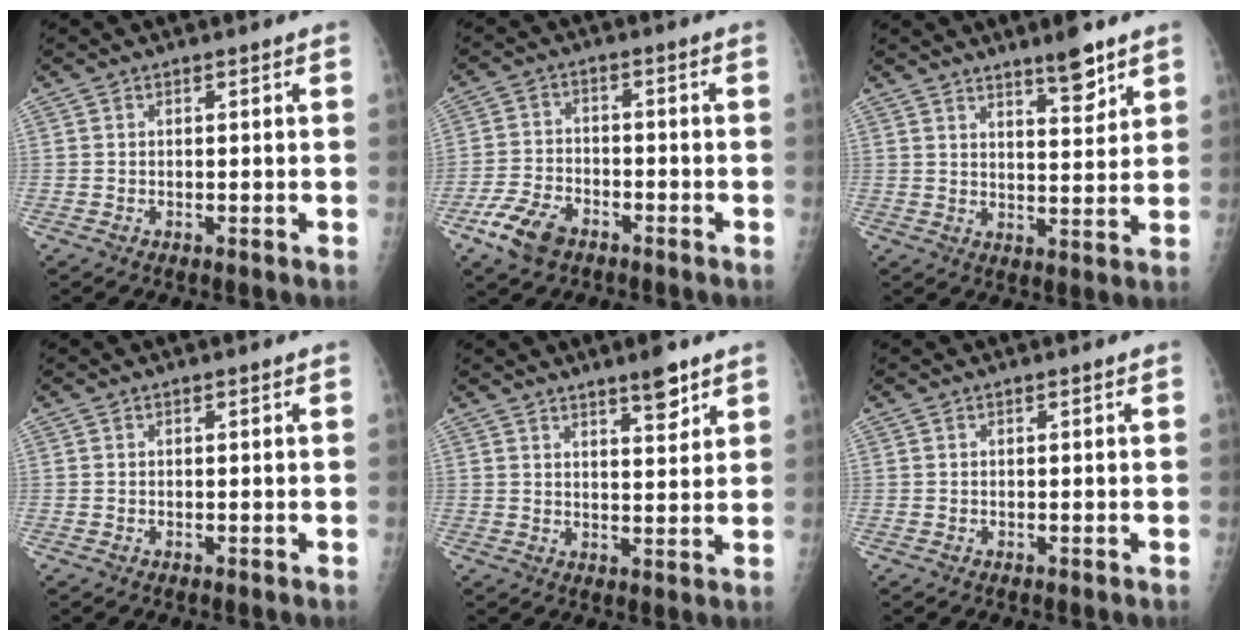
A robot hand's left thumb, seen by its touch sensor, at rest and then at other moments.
{"total": 8.1, "force": [-4.9, 4.6, 4.4], "torque": [-0.089, 0.015, -0.092]}
{"total": 6.7, "force": [5.0, 1.6, 4.2], "torque": [-0.051, -0.038, 0.077]}
{"total": 0.0}
{"total": 5.5, "force": [3.9, 1.3, 3.6], "torque": [-0.043, -0.029, 0.059]}
{"total": 0.0}